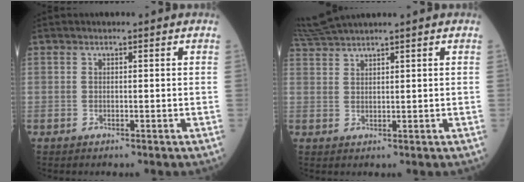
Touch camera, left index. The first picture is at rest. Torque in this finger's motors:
{"motor_torque": [0.76, -1.38, 0.01, 0.02]}